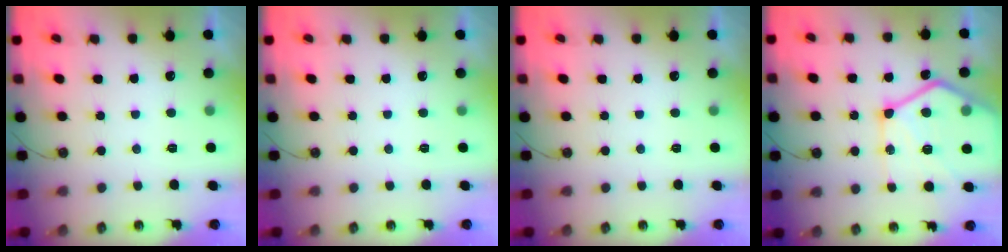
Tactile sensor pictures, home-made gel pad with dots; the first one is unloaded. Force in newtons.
{"total": 0.0}
{"total": 0.0}
{"total": 21.8, "press": 21.7, "slide": 2.3}